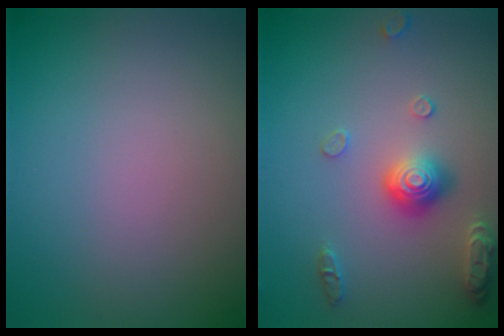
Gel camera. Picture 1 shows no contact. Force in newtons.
{"total": 2.9, "press": 2.9, "slide": 0.2}